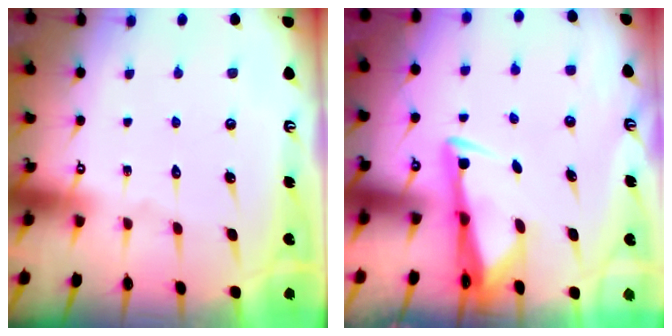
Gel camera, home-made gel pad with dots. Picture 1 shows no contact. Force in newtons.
{"total": 3.0, "press": 2.9, "slide": 0.9}